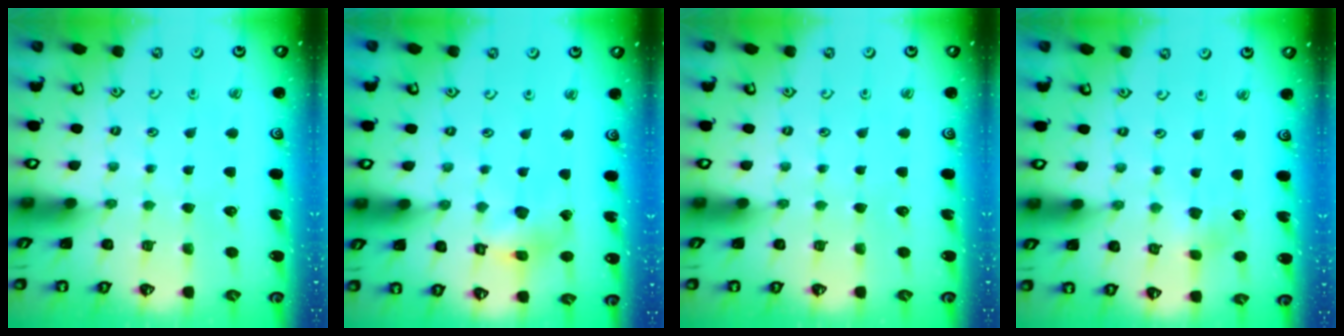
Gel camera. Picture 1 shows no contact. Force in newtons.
{"total": 7.7, "press": 7.7, "slide": 0.8}
{"total": 0.0}
{"total": 3.0, "press": 3.0, "slide": 0.4}